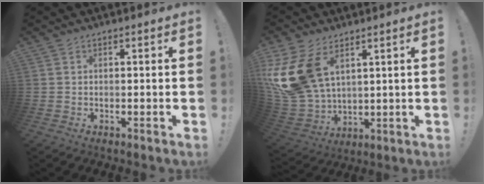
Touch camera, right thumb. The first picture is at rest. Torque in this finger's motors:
{"motor_torque": [2.24, 2.39, 1.01, 0.48, 0.20]}